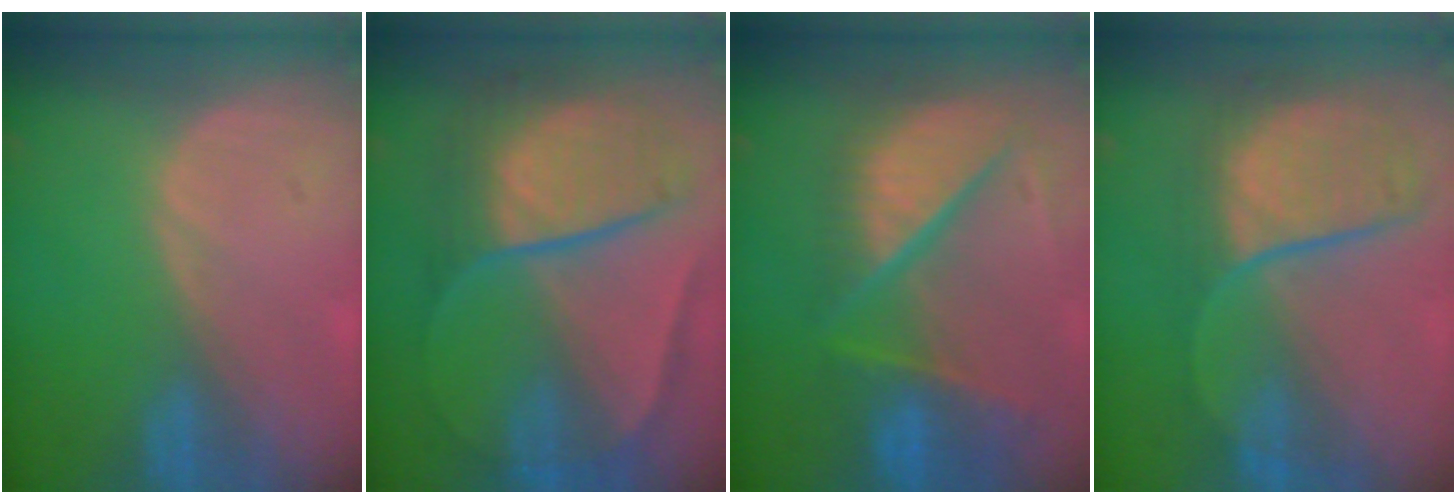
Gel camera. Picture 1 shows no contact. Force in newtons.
{"total": 10.7, "press": 10.7, "slide": 1.1}
{"total": 11.7, "press": 9.8, "slide": 6.5}
{"total": 9.8, "press": 9.1, "slide": 3.4}